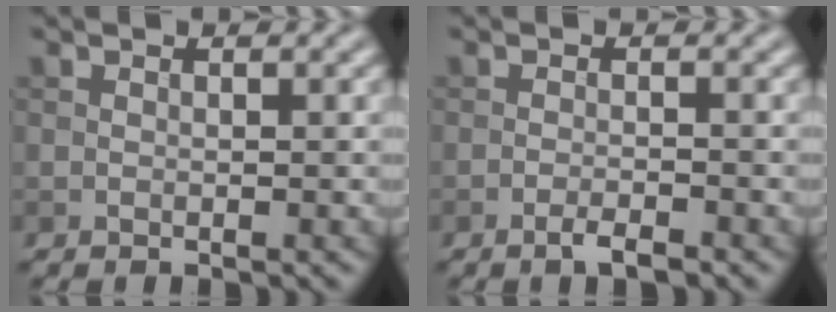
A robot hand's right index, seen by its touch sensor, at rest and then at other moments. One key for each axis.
{"total": 1.8, "fx": -1.2, "fy": 0.2, "fz": 1.2, "tx": -0.020, "ty": 0.002, "tz": -0.023}